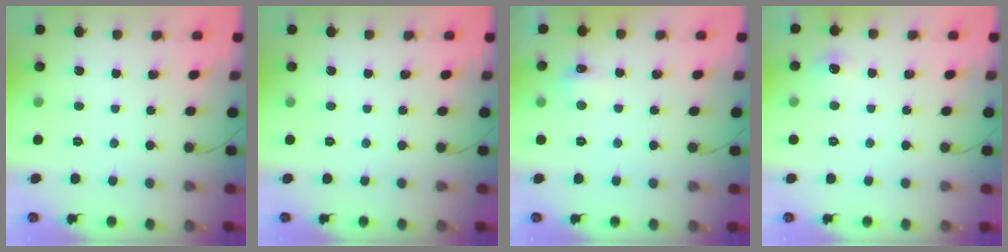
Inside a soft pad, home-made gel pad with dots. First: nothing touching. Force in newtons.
{"total": 0.0}
{"total": 4.9, "press": 4.8, "slide": 0.9}
{"total": 4.8, "press": 4.5, "slide": 1.5}